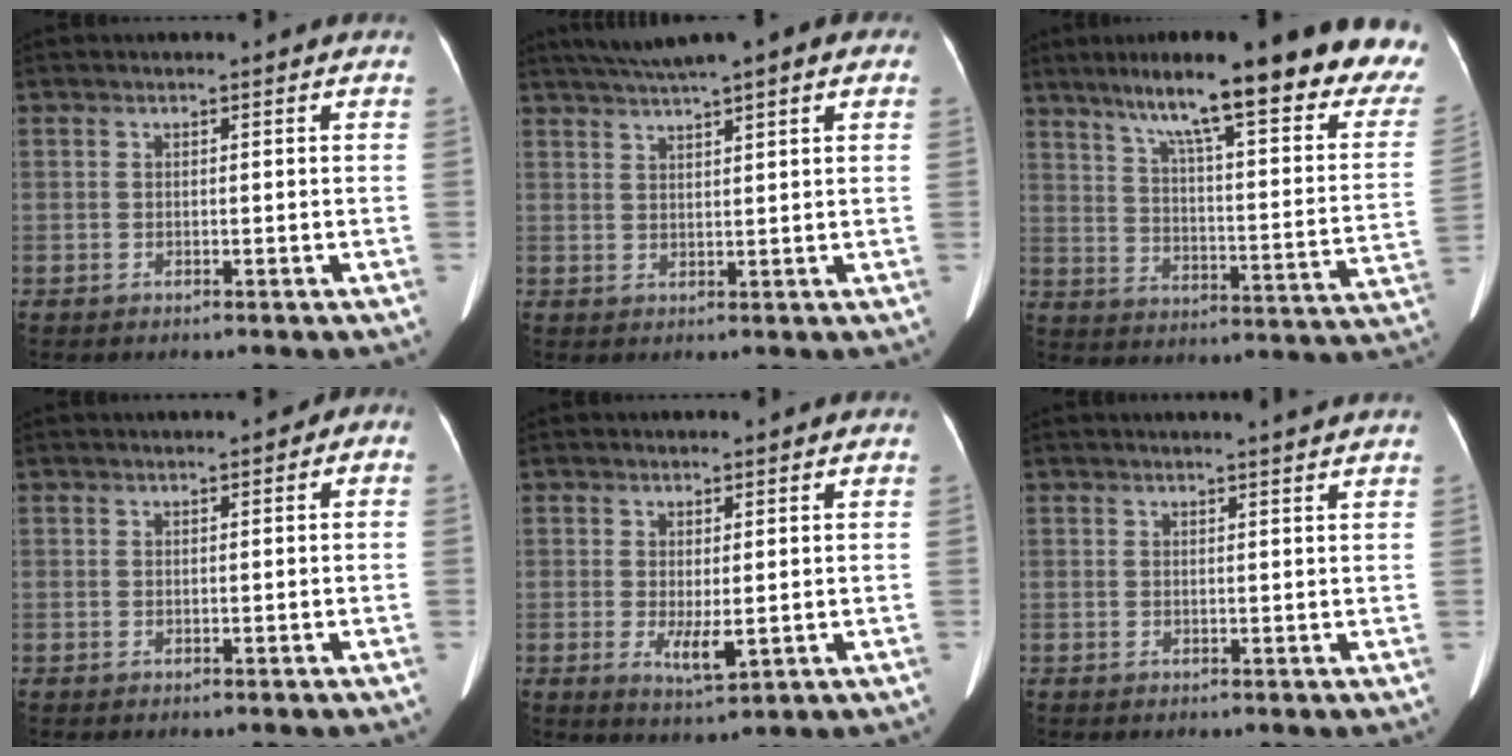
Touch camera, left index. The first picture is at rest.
{"total": 8.8, "force": [6.4, 1.4, 6.0], "torque": [-0.095, 0.042, 0.092]}
{"total": 28.1, "force": [21.7, 3.2, 17.6], "torque": [-0.225, -0.027, 0.284]}
{"total": 2.0, "force": [0.6, 1.0, 1.7], "torque": [-0.024, 0.016, 0.005]}
{"total": 3.7, "force": [0.1, 1.0, 3.5], "torque": [-0.062, -0.010, 0.009]}
{"total": 3.9, "force": [3.5, -0.8, 1.4], "torque": [-0.018, 0.004, 0.037]}